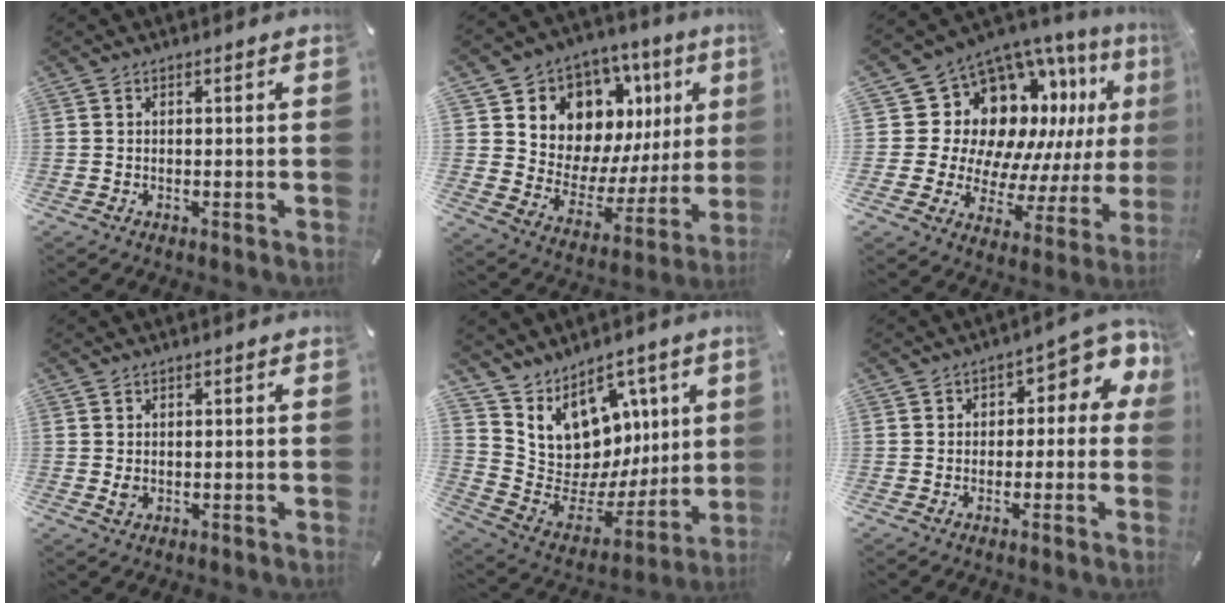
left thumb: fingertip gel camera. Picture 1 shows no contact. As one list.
[{"total": 10.8, "force": [6.6, 8.1, 2.6], "torque": [-0.034, -0.090, 0.121]}, {"total": 16.7, "force": [7.0, 12.4, 8.7], "torque": [-0.147, -0.091, 0.144]}, {"total": 1.4, "force": [0.2, 1.1, 0.8], "torque": [-0.008, -0.002, 0.002]}, {"total": 11.8, "force": [6.3, 9.7, 2.4], "torque": [-0.041, -0.087, 0.131]}, {"total": 7.4, "force": [1.4, 5.0, 5.2], "torque": [-0.061, -0.006, 0.018]}]